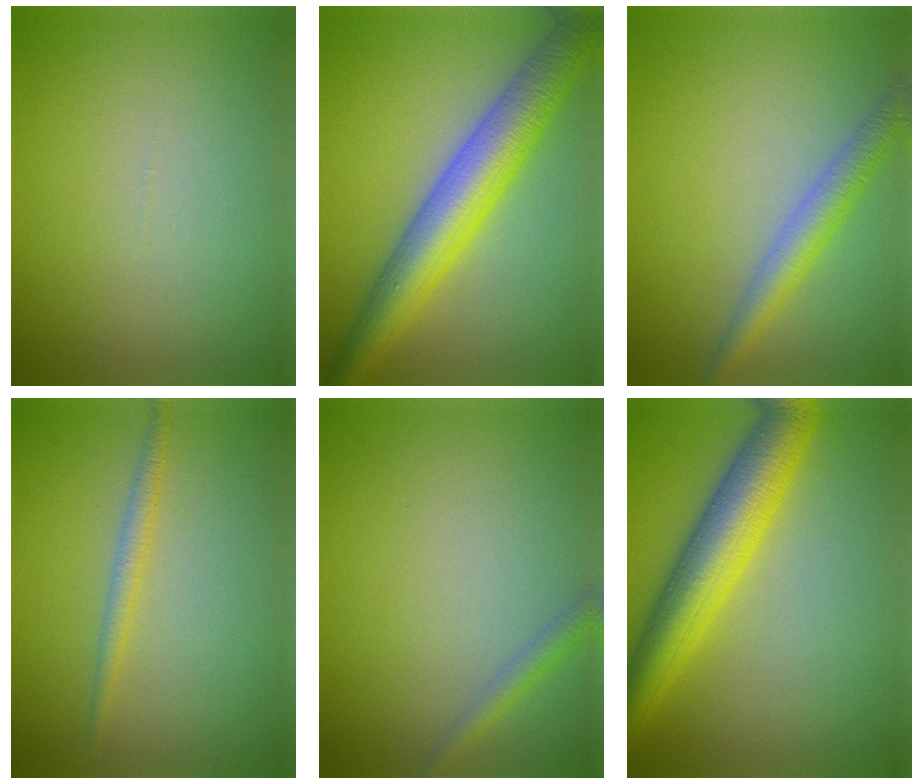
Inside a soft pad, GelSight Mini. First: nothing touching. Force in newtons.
{"total": 7.8, "press": 7.8, "slide": 0.2}
{"total": 3.4, "press": 3.4, "slide": 0.1}
{"total": 1.6, "press": 1.6, "slide": 0.0}
{"total": 1.5, "press": 1.5, "slide": 0.0}
{"total": 7.7, "press": 7.7, "slide": 0.2}